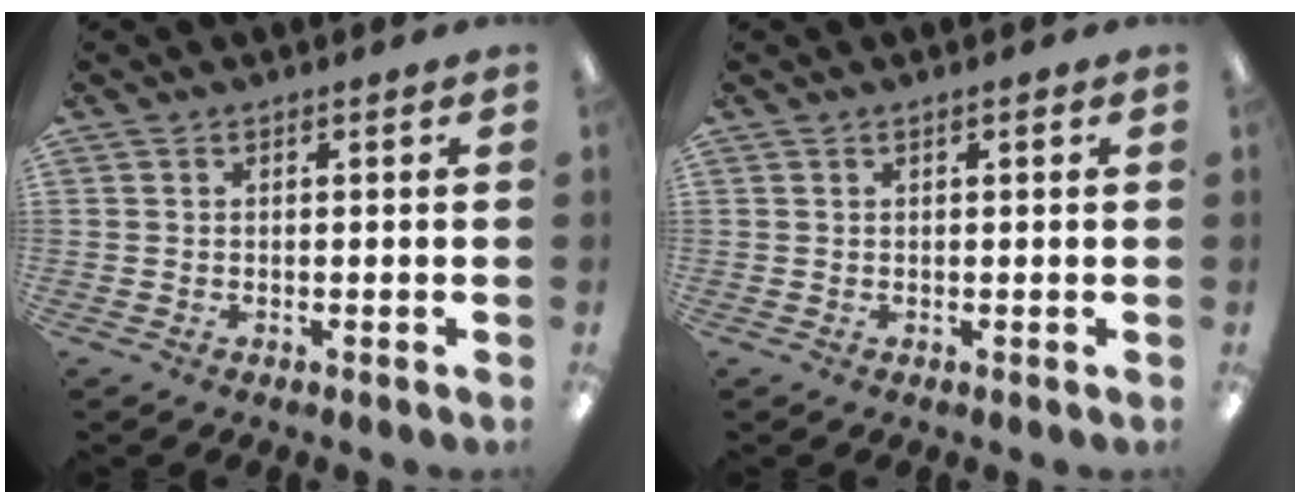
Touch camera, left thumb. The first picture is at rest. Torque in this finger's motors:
{"motor_torque": [-0.18, -0.08, -0.24, -0.34, -0.02]}